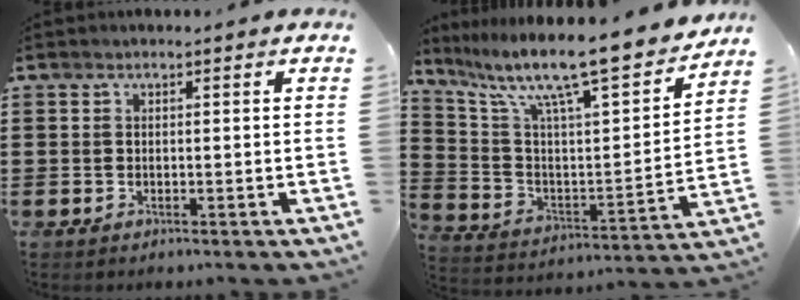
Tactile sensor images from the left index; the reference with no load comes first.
{"total": 11.8, "force": [9.8, 1.0, 6.4], "torque": [-0.151, -0.077, 0.155]}